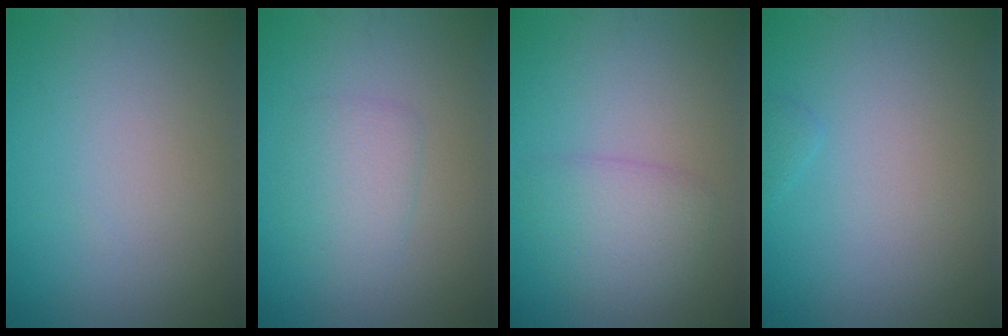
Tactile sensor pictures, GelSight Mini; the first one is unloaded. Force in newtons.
{"total": 2.3, "press": 2.3, "slide": 0.0}
{"total": 2.9, "press": 2.9, "slide": 0.2}
{"total": 0.6, "press": 0.6, "slide": 0.1}